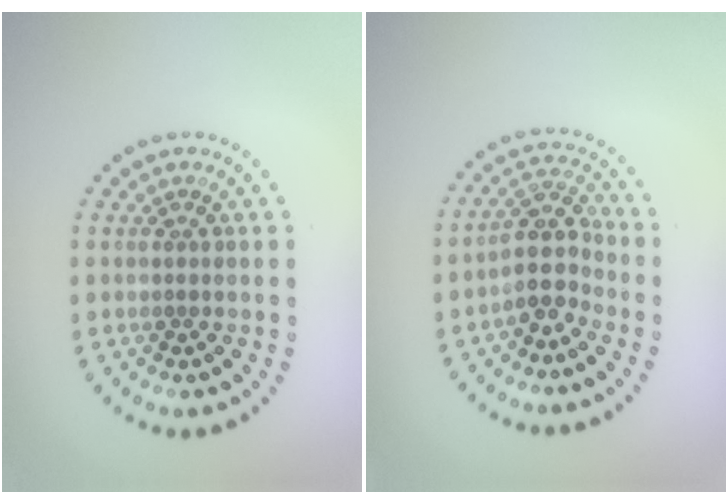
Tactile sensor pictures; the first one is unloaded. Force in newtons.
{"total": 3.5, "press": 2.8, "slide": 2.0}